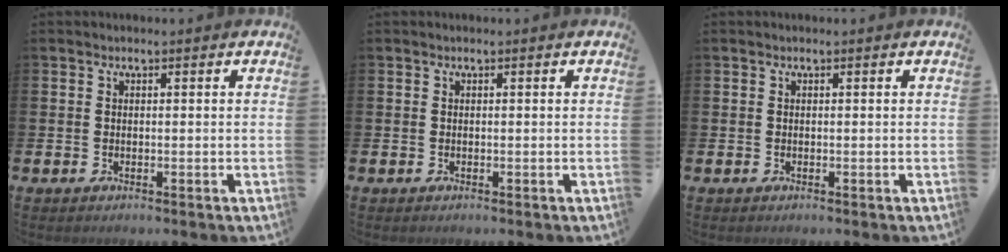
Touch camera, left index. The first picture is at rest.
{"total": 0.0}
{"total": 0.0}